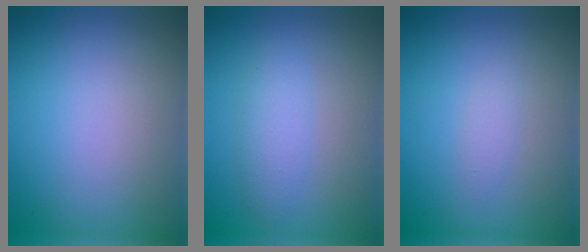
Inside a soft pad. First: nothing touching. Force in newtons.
{"total": 2.3, "press": 2.3, "slide": 0.1}
{"total": 0.8, "press": 0.8, "slide": 0.0}